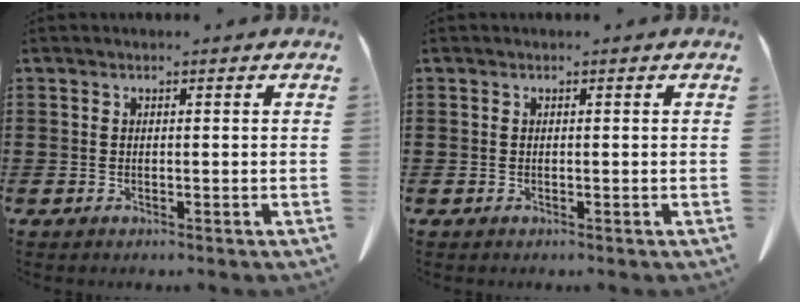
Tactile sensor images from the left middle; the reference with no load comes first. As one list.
[{"total": 0.0}]